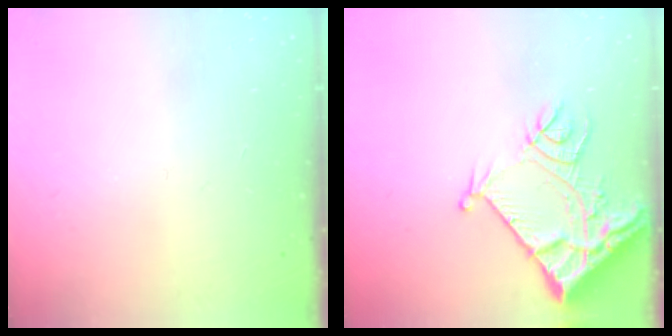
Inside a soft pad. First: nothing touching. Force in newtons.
{"total": 12.6, "press": 12.5, "slide": 1.5}